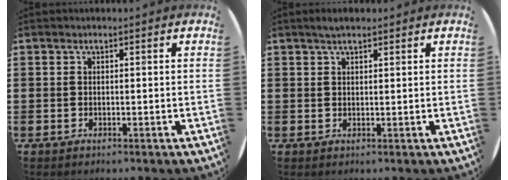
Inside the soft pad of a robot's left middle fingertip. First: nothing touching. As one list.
[{"total": 1.7, "force": [1.4, 0.4, 0.9], "torque": [-0.018, 0.005, 0.025]}]